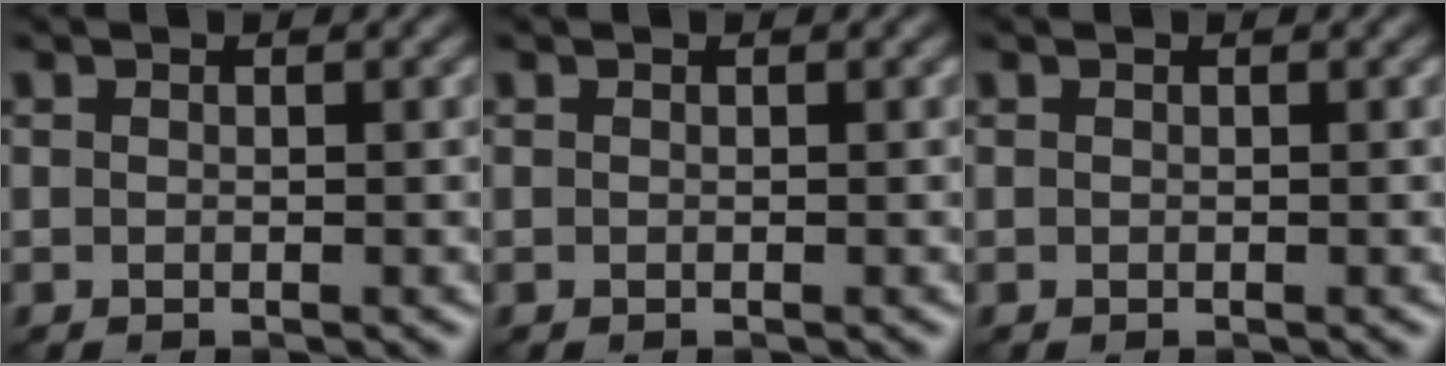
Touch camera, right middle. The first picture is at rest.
{"total": 0.0}
{"total": 0.0}